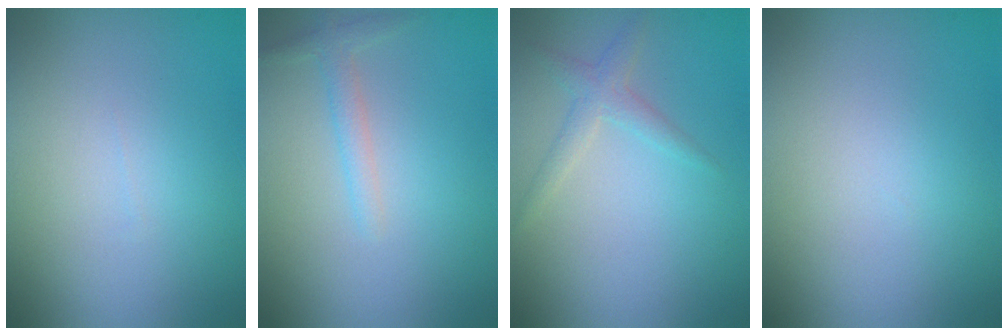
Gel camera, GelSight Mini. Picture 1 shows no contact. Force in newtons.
{"total": 1.5, "press": 1.5, "slide": 0.0}
{"total": 1.7, "press": 1.7, "slide": 0.1}
{"total": 0.0}